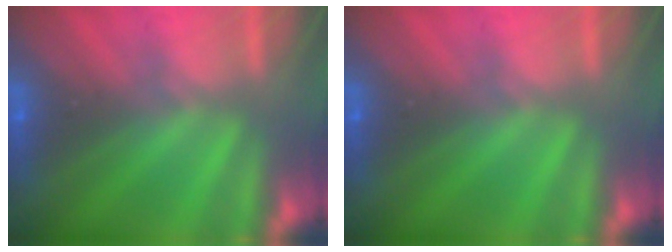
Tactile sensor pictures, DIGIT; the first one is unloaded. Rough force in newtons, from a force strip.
{"total": 0.0}